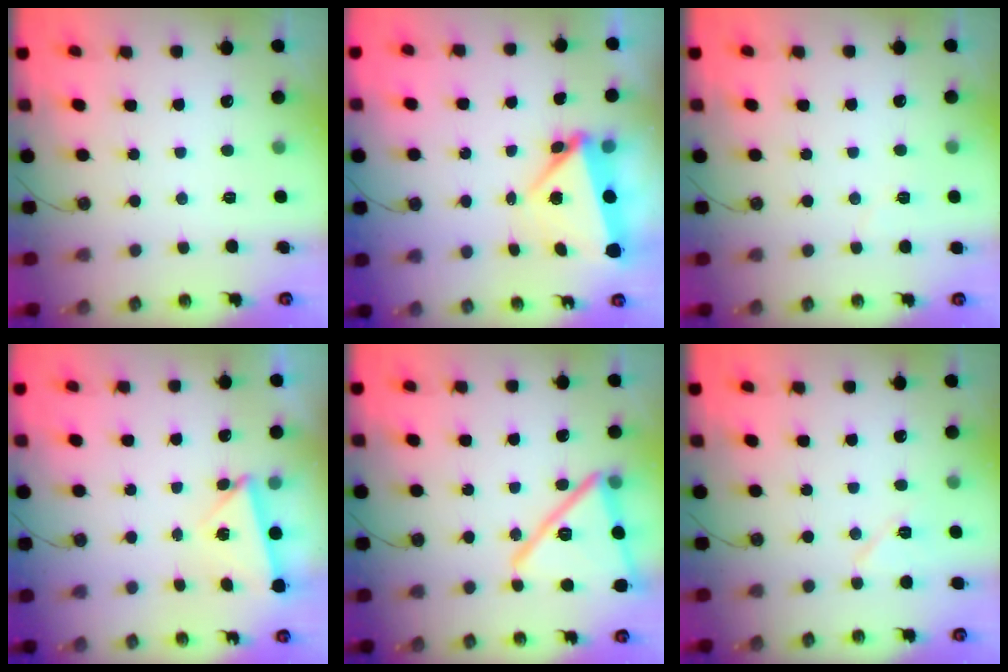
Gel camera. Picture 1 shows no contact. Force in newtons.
{"total": 6.0, "press": 5.9, "slide": 0.9}
{"total": 4.7, "press": 3.8, "slide": 2.8}
{"total": 4.4, "press": 4.3, "slide": 0.5}
{"total": 19.5, "press": 19.4, "slide": 1.5}
{"total": 6.8, "press": 5.5, "slide": 4.1}